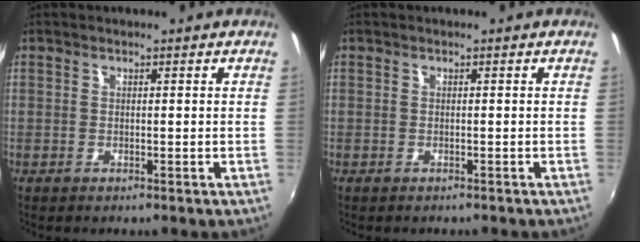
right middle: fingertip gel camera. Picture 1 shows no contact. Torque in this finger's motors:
{"motor_torque": [0.97, -1.16, 0.06, 0.04]}